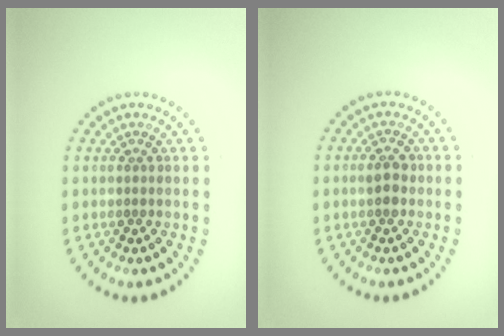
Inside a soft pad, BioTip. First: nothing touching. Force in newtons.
{"total": 1.6, "press": 1.6, "slide": 0.1}